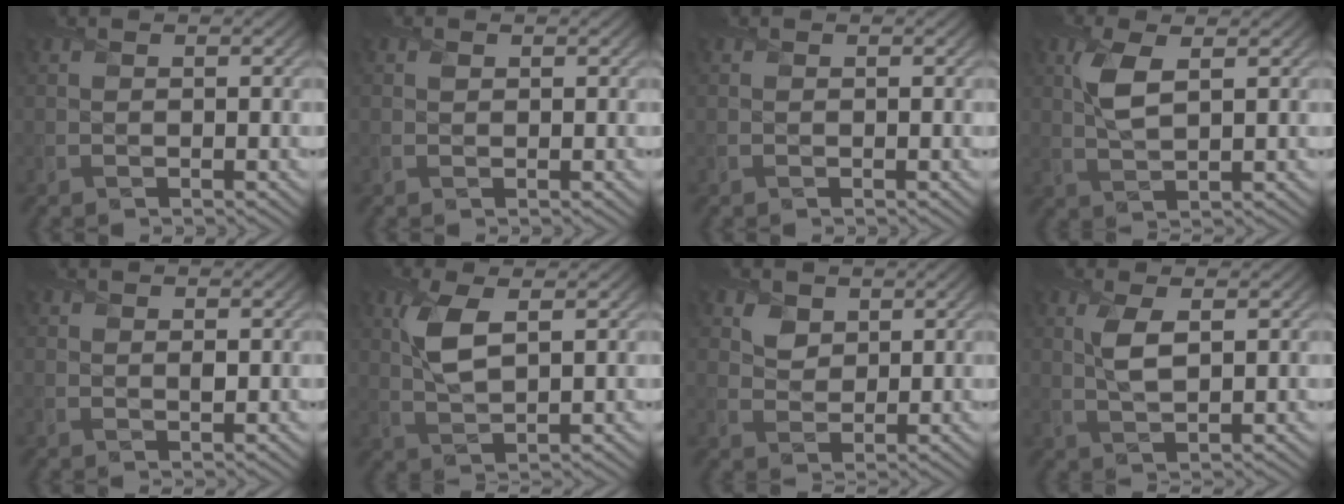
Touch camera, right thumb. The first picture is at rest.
{"total": 0.7, "force": [0.3, 0.6, 0.2], "torque": [-0.004, -0.005, 0.004]}
{"total": 0.0}
{"total": 4.5, "force": [1.6, 1.7, 3.8], "torque": [-0.096, 0.003, 0.030]}
{"total": 1.0, "force": [0.3, 0.7, 0.6], "torque": [-0.011, -0.007, 0.005]}
{"total": 5.4, "force": [1.9, 2.2, 4.5], "torque": [-0.112, 0.001, 0.038]}
{"total": 3.3, "force": [1.8, 2.4, 1.3], "torque": [-0.036, -0.009, 0.027]}
{"total": 3.7, "force": [1.2, 1.4, 3.2], "torque": [-0.076, 0.000, 0.024]}